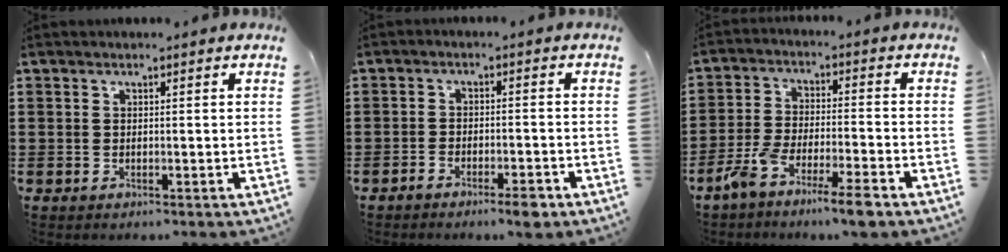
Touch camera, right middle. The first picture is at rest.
{"total": 2.9, "force": [-2.4, 0.3, 1.7], "torque": [-0.027, 0.002, -0.044]}
{"total": 6.8, "force": [-5.4, 0.2, 4.0], "torque": [-0.081, -0.010, -0.101]}